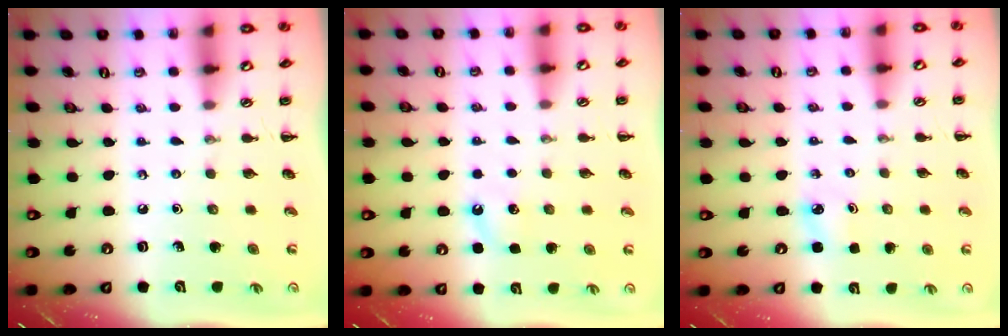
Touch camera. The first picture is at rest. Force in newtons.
{"total": 3.7, "press": 3.5, "slide": 1.3}
{"total": 3.3, "press": 3.1, "slide": 1.0}